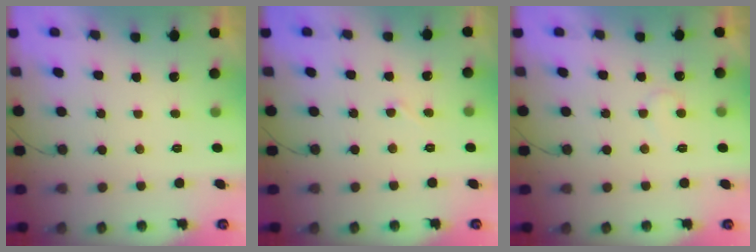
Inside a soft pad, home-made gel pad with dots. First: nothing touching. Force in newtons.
{"total": 2.8, "press": 2.8, "slide": 0.2}
{"total": 6.8, "press": 6.8, "slide": 0.5}